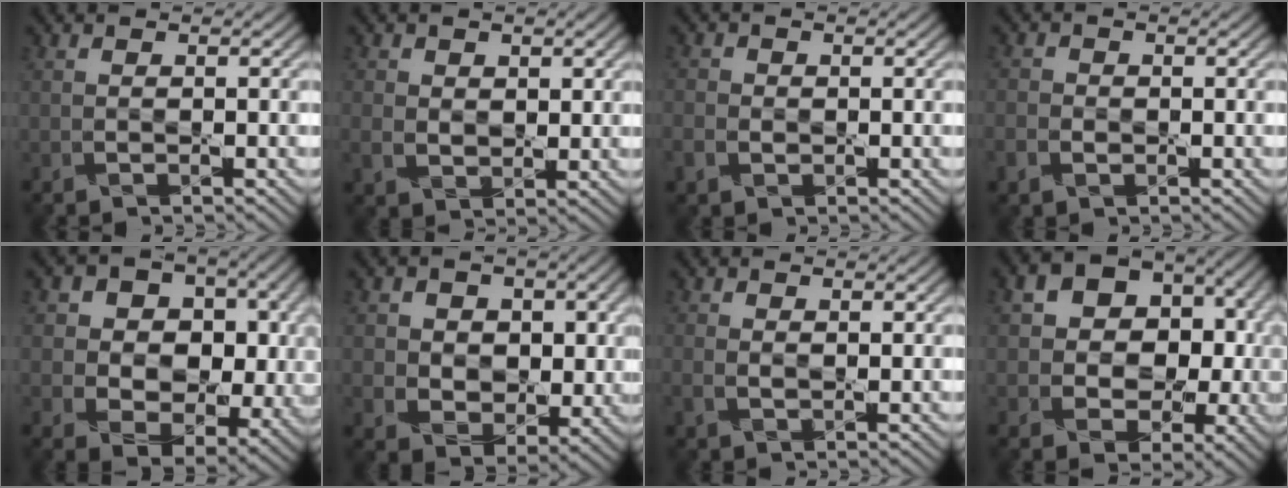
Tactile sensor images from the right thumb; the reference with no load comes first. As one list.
[{"total": 3.8, "force": [1.1, 3.0, 2.0], "torque": [-0.055, -0.010, 0.021]}, {"total": 2.5, "force": [-0.6, 2.1, 1.2], "torque": [-0.035, -0.003, -0.016]}, {"total": 2.6, "force": [-0.9, 2.1, 1.3], "torque": [-0.036, -0.004, -0.022]}, {"total": 12.2, "force": [1.6, 9.5, 7.4], "torque": [-0.133, -0.012, 0.021]}, {"total": 8.0, "force": [1.9, 6.7, 4.0], "torque": [-0.094, -0.005, 0.031]}, {"total": 2.5, "force": [0.4, 1.6, 1.8], "torque": [-0.045, -0.004, 0.011]}, {"total": 13.8, "force": [1.6, 10.7, 8.5], "torque": [-0.139, 0.003, 0.024]}]